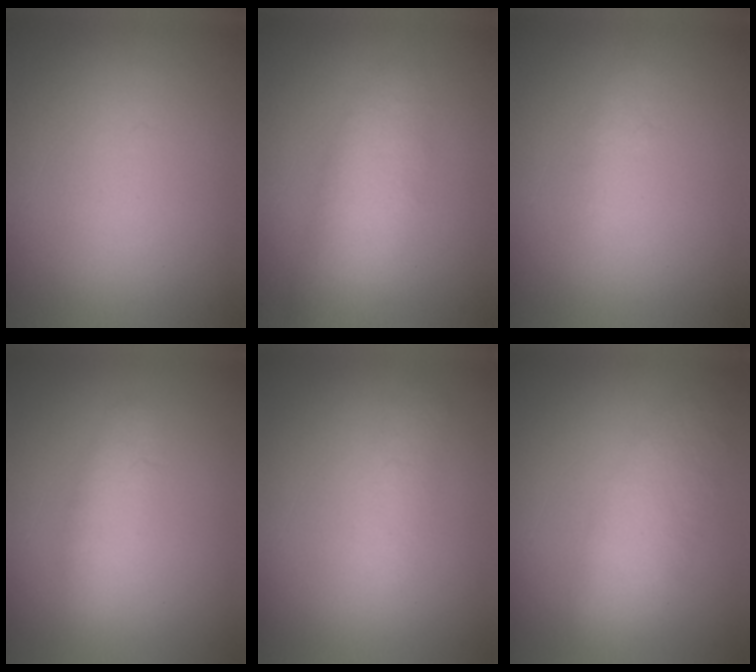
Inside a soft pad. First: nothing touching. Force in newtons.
{"total": 3.2}
{"total": 1.2}
{"total": 2.4}
{"total": 1.9}
{"total": 3.7}